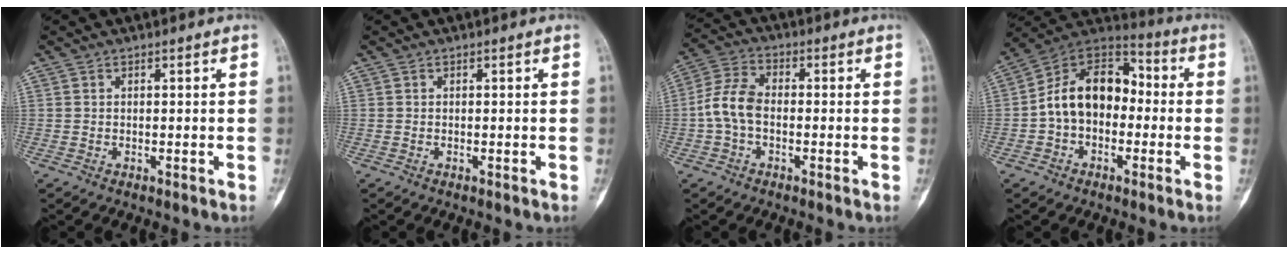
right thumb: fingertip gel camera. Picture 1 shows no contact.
{"total": 0.0}
{"total": 7.3, "force": [-1.2, 4.4, 5.6], "torque": [-0.116, 0.022, -0.034]}
{"total": 14.5, "force": [-1.1, 10.2, 10.3], "torque": [-0.146, 0.050, -0.034]}